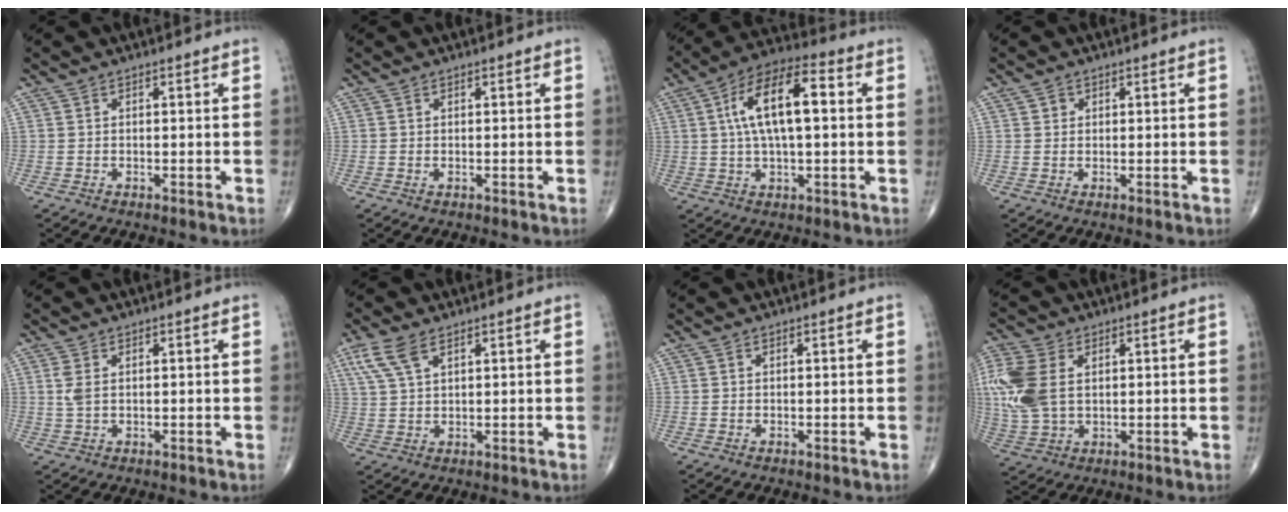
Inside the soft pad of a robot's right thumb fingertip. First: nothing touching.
{"total": 0.0}
{"total": 14.1, "force": [2.2, 5.7, 12.7], "torque": [-0.223, 0.023, 0.029]}
{"total": 1.1, "force": [0.4, 1.0, 0.2], "torque": [0.004, -0.001, 0.005]}
{"total": 2.1, "force": [0.6, 1.1, 1.7], "torque": [-0.041, 0.003, 0.017]}
{"total": 6.0, "force": [3.3, 2.7, 4.2], "torque": [-0.098, 0.001, 0.072]}
{"total": 0.0}
{"total": 12.3, "force": [2.3, 7.9, 9.1], "torque": [-0.221, 0.003, 0.048]}